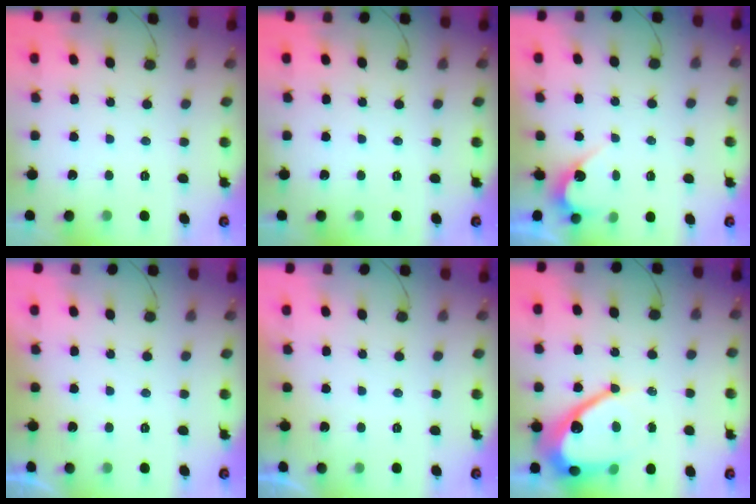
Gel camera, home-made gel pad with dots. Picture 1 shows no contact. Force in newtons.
{"total": 0.0}
{"total": 3.6, "press": 3.6, "slide": 0.2}
{"total": 0.8, "press": 0.8, "slide": 0.1}
{"total": 0.8, "press": 0.8, "slide": 0.1}
{"total": 13.6, "press": 13.5, "slide": 1.1}